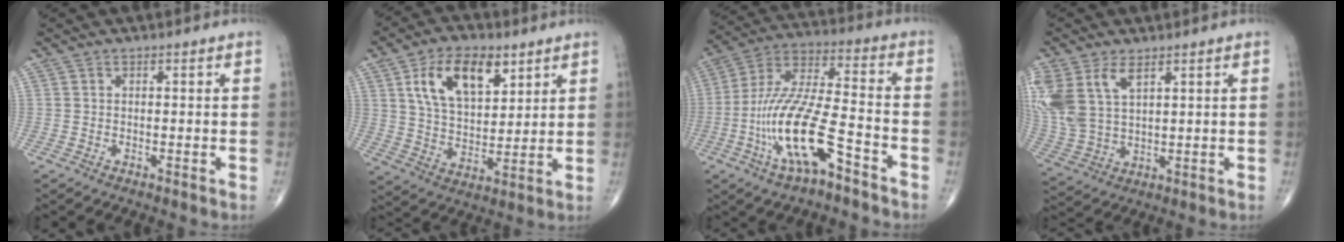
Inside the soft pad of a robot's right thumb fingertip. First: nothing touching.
{"total": 14.3, "force": [6.5, 7.9, 10.0], "torque": [-0.146, -0.023, 0.124]}
{"total": 17.5, "force": [-7.4, 5.3, 14.9], "torque": [-0.303, 0.049, -0.131]}
{"total": 14.6, "force": [6.2, 8.5, 10.1], "torque": [-0.245, -0.009, 0.132]}